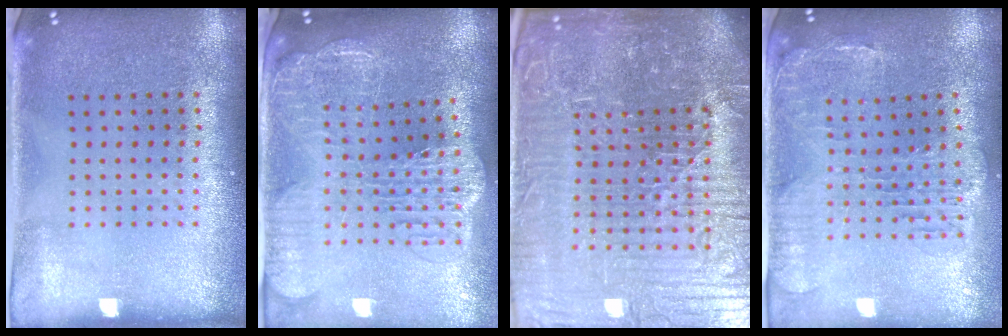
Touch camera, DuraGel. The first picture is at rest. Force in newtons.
{"total": 3.3, "press": 2.7, "slide": 1.9}
{"total": 7.8, "press": 7.0, "slide": 3.5}
{"total": 1.4, "press": 1.4, "slide": 0.4}